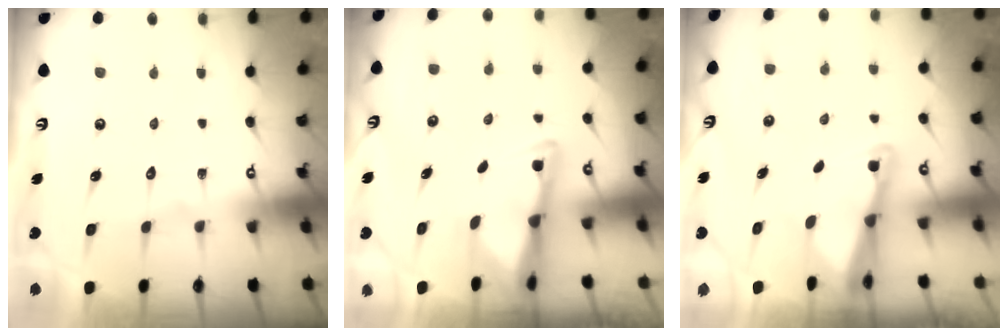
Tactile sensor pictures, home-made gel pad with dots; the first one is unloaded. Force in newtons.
{"total": 2.8, "press": 2.7, "slide": 0.6}
{"total": 2.6, "press": 2.6, "slide": 0.3}